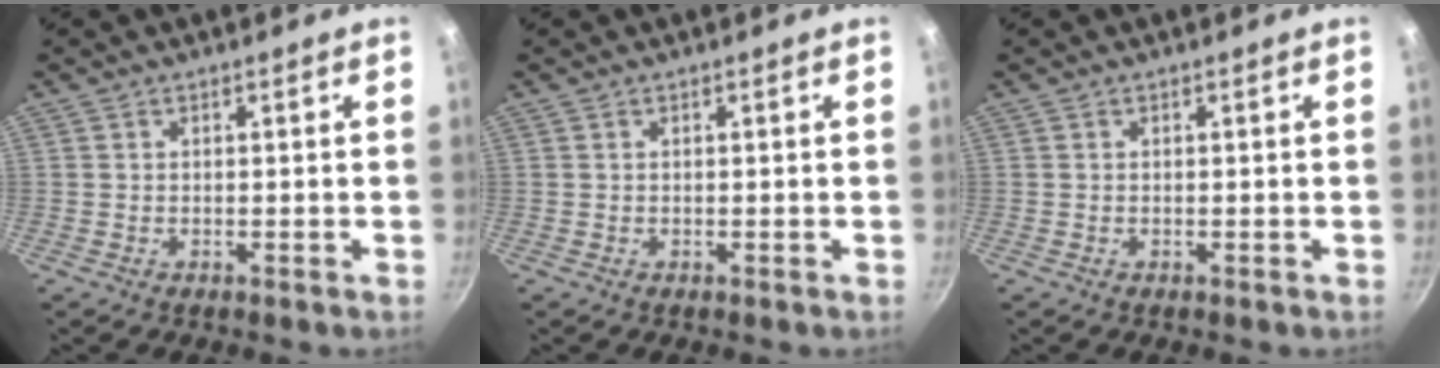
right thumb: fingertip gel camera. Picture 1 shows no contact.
{"total": 0.0}
{"total": 0.0}